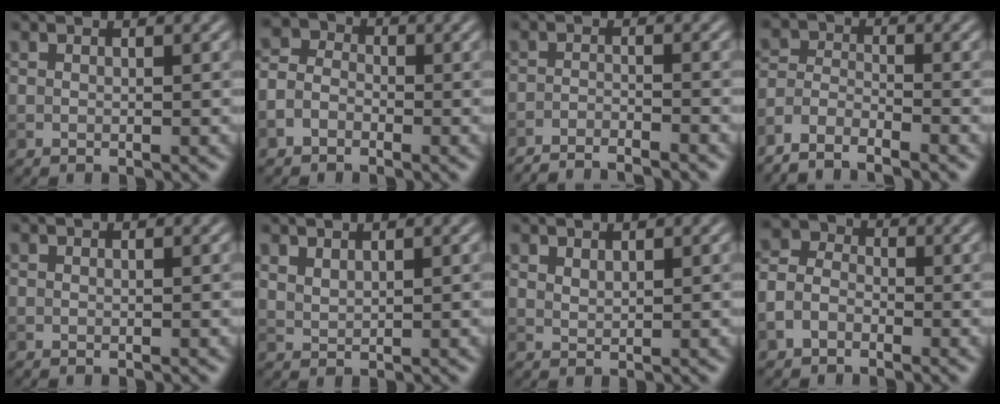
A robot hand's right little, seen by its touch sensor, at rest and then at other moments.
{"total": 2.8, "force": [-1.2, 2.3, 1.1], "torque": [-0.008, 0.006, -0.033]}
{"total": 4.5, "force": [-4.2, 0.4, 1.4], "torque": [-0.023, -0.007, -0.070]}
{"total": 3.4, "force": [-3.1, 0.9, 1.2], "torque": [-0.023, -0.001, -0.070]}
{"total": 0.0}
{"total": 1.4, "force": [1.2, 0.4, 0.5], "torque": [-0.016, 0.000, 0.029]}
{"total": 1.1, "force": [1.0, 0.3, 0.3], "torque": [-0.010, -0.001, 0.021]}
{"total": 3.2, "force": [-1.4, 2.5, 1.4], "torque": [-0.026, 0.008, -0.041]}